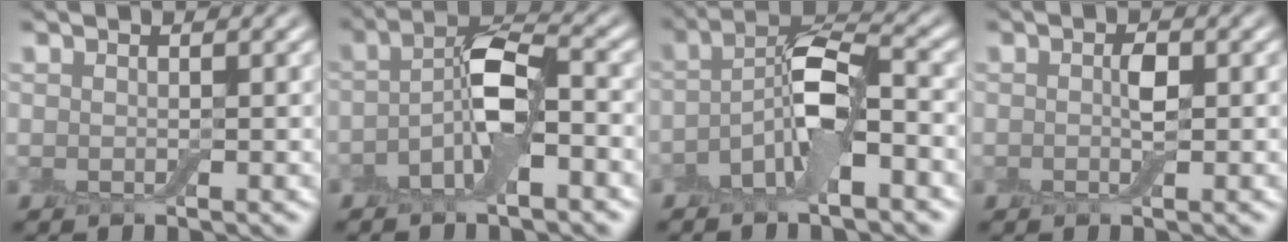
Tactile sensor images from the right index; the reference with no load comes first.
{"total": 6.0, "force": [-1.9, 2.2, 5.2], "torque": [-0.094, 0.010, -0.045]}
{"total": 6.5, "force": [-2.5, 2.2, 5.6], "torque": [-0.103, 0.010, -0.056]}
{"total": 1.4, "force": [0.0, 0.5, 1.4], "torque": [-0.024, 0.001, -0.001]}